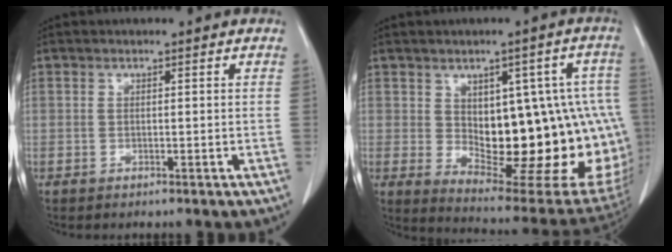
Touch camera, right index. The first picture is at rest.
{"total": 22.2, "force": [-0.7, 9.0, 20.3], "torque": [-0.181, 0.022, 0.023]}